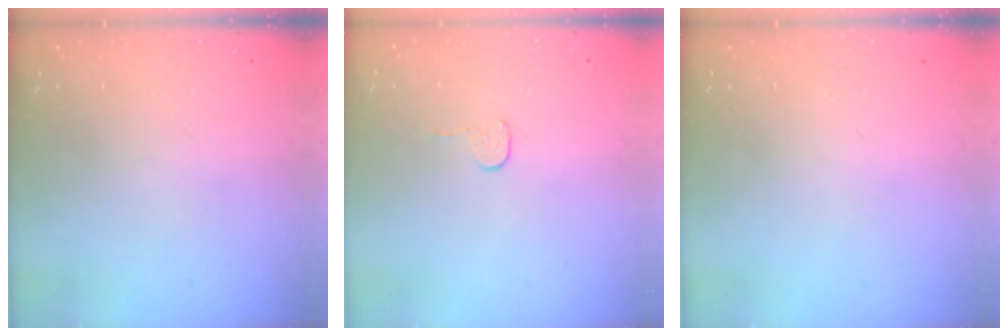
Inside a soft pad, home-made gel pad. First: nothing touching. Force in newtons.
{"total": 3.7, "press": 3.7, "slide": 0.3}
{"total": 0.0}